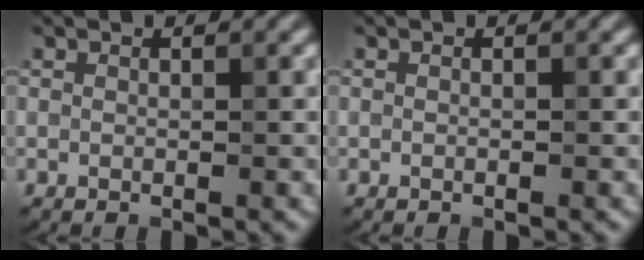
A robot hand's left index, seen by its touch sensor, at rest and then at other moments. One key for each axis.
{"total": 0.0}